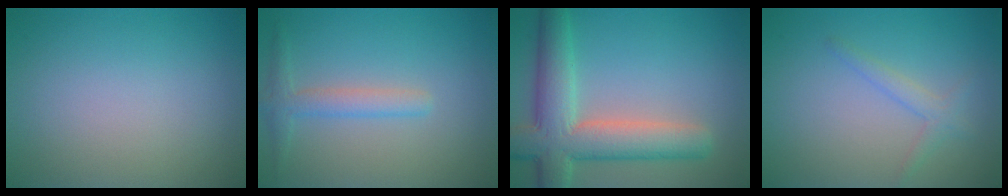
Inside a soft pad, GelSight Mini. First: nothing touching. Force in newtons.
{"total": 2.2, "press": 2.2, "slide": 0.1}
{"total": 8.0, "press": 7.9, "slide": 0.8}
{"total": 1.6, "press": 1.6, "slide": 0.1}